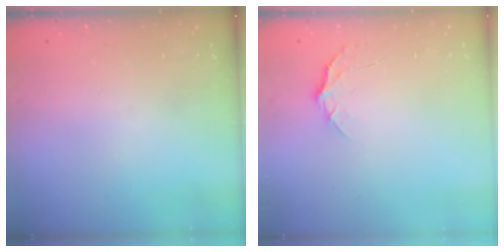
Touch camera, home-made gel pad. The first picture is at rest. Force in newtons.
{"total": 5.0, "press": 5.0, "slide": 0.6}